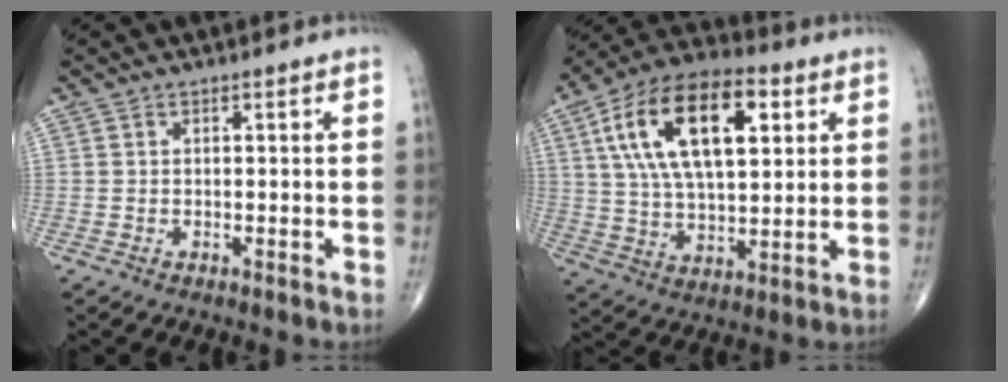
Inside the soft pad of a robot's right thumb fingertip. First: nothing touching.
{"total": 21.4, "force": [6.8, 10.5, 17.4], "torque": [-0.297, 0.001, 0.114]}